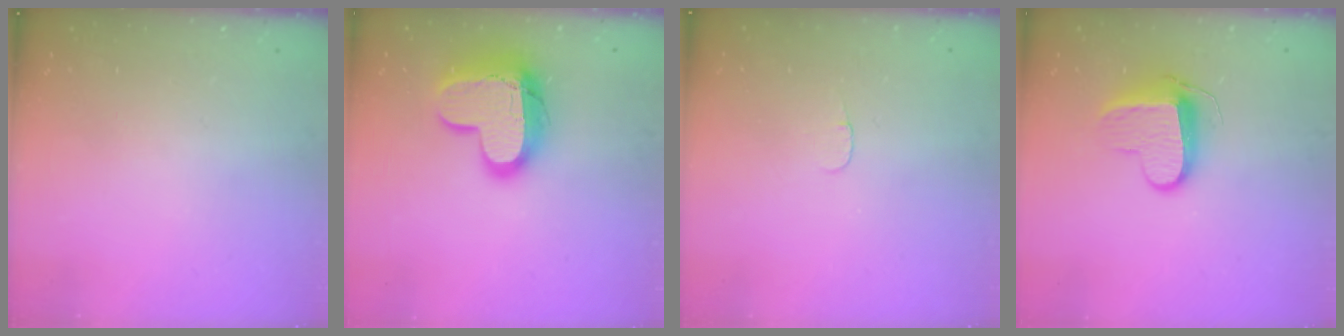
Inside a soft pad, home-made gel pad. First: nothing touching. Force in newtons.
{"total": 16.2, "press": 16.1, "slide": 1.3}
{"total": 3.1, "press": 3.1, "slide": 0.3}
{"total": 10.1, "press": 10.1, "slide": 0.5}